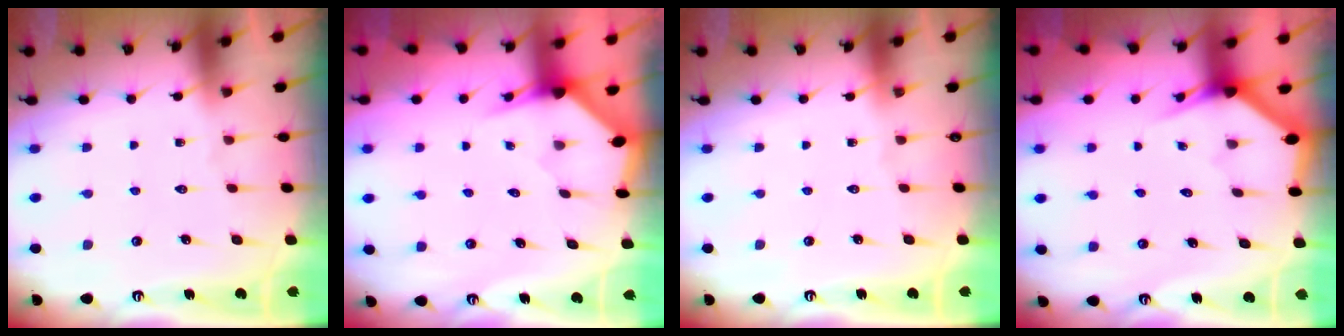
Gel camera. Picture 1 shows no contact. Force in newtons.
{"total": 2.8, "press": 2.8, "slide": 0.2}
{"total": 0.0}
{"total": 2.9, "press": 2.9, "slide": 0.1}